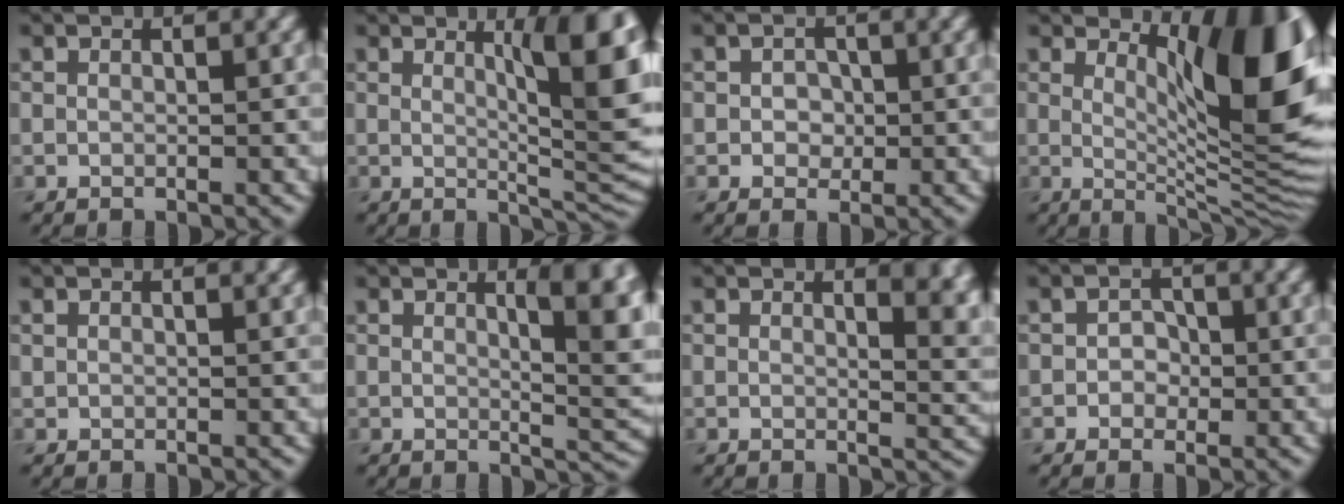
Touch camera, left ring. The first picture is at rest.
{"total": 9.2, "force": [2.6, 2.5, 8.4], "torque": [-0.097, -0.003, 0.042]}
{"total": 1.6, "force": [0.0, 1.3, 0.9], "torque": [-0.014, -0.002, -0.002]}
{"total": 12.3, "force": [3.3, 4.1, 11.1], "torque": [-0.128, -0.003, 0.051]}
{"total": 0.7, "force": [0.7, 0.2, 0.1], "torque": [-0.002, -0.001, 0.013]}
{"total": 6.5, "force": [2.0, 2.2, 5.7], "torque": [-0.050, -0.005, 0.030]}
{"total": 5.7, "force": [2.8, 2.6, 4.2], "torque": [-0.014, 0.002, 0.042]}
{"total": 1.5, "force": [-0.2, 1.3, 0.6], "torque": [0.002, 0.000, -0.010]}